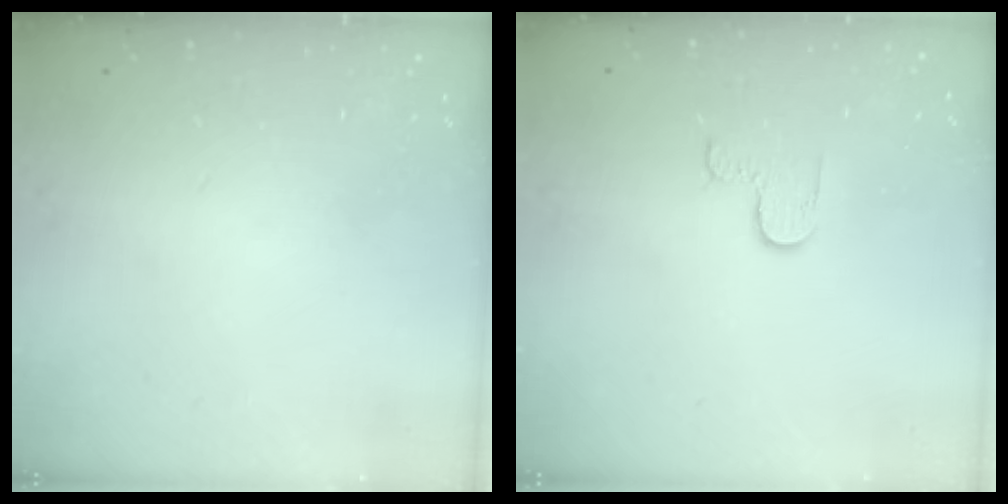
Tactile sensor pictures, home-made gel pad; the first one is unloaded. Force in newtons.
{"total": 3.0, "press": 3.0, "slide": 0.4}